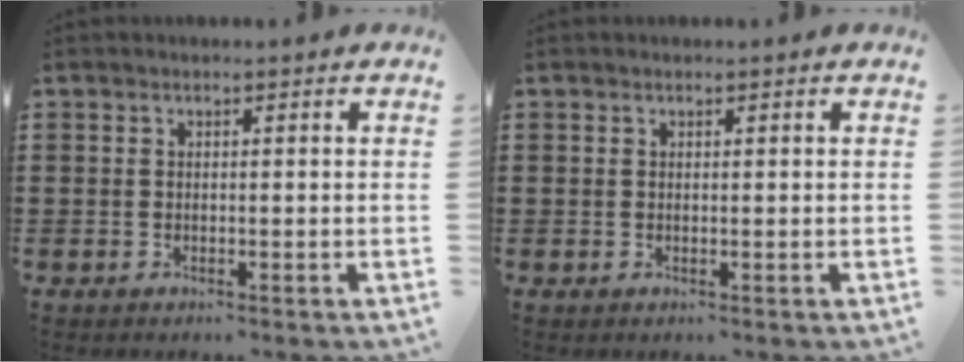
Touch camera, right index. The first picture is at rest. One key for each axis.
{"total": 0.0}